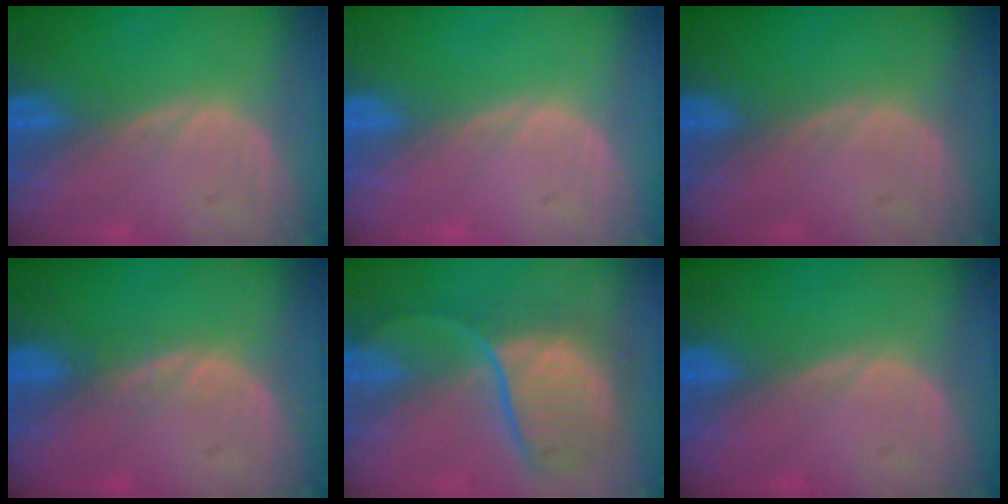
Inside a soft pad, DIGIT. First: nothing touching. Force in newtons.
{"total": 0.0}
{"total": 0.0}
{"total": 1.1, "press": 1.0, "slide": 0.2}
{"total": 9.1, "press": 8.7, "slide": 2.7}
{"total": 0.0}